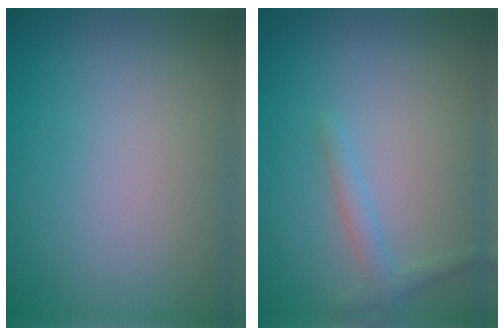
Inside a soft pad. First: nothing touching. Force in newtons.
{"total": 1.4, "press": 1.4, "slide": 0.1}